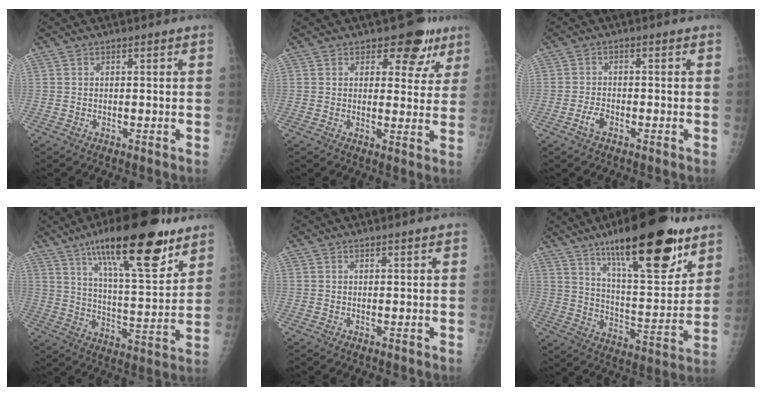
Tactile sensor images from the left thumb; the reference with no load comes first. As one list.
[{"total": 7.7, "force": [5.0, 4.6, 3.5], "torque": [-0.003, -0.023, 0.056]}, {"total": 2.6, "force": [-1.5, 1.3, 1.6], "torque": [-0.034, 0.009, -0.029]}, {"total": 22.3, "force": [13.8, 6.0, 16.5], "torque": [-0.236, -0.056, 0.223]}, {"total": 0.8, "force": [0.6, 0.0, 0.5], "torque": [-0.008, 0.000, 0.009]}, {"total": 24.5, "force": [15.4, 7.1, 17.7], "torque": [-0.241, -0.068, 0.246]}]